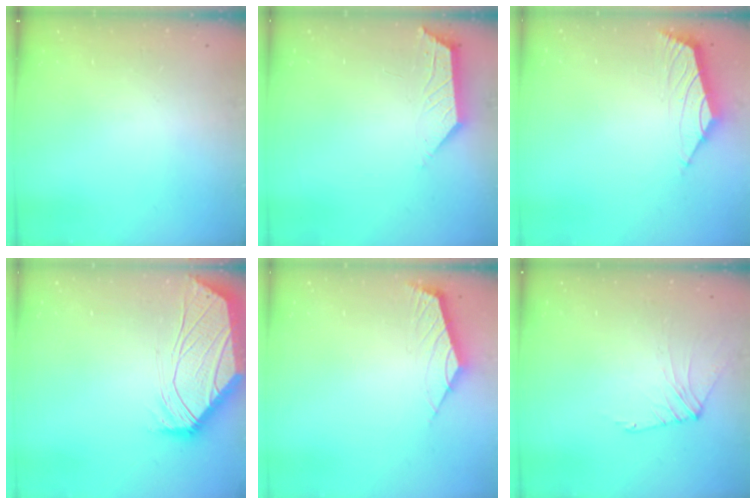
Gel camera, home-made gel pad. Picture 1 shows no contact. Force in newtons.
{"total": 1.9, "press": 1.9, "slide": 0.4}
{"total": 2.3, "press": 2.2, "slide": 0.6}
{"total": 0.9, "press": 0.8, "slide": 0.4}
{"total": 2.6, "press": 2.5, "slide": 0.6}
{"total": 4.6, "press": 4.6, "slide": 0.6}